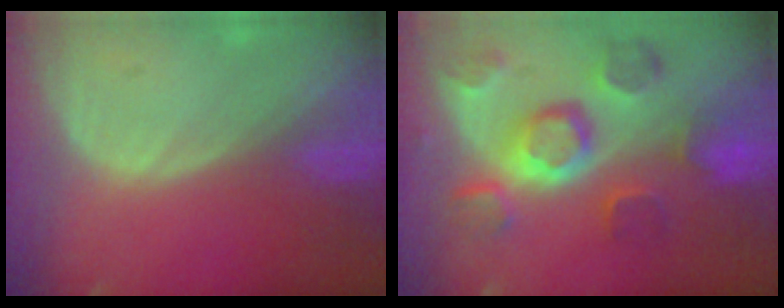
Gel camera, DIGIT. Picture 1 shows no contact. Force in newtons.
{"total": 11.4, "press": 10.1, "slide": 5.3}